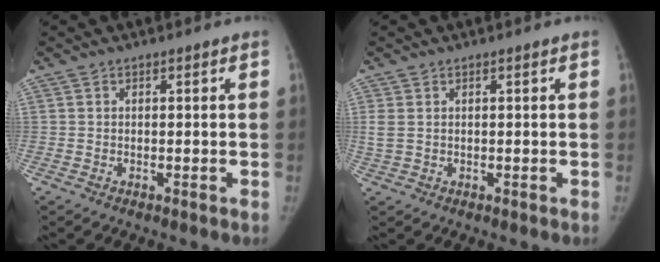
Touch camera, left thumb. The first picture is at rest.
{"total": 2.0, "force": [0.4, 1.3, 1.4], "torque": [-0.052, 0.006, 0.012]}